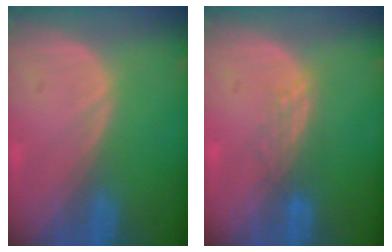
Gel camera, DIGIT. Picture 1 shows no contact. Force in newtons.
{"total": 2.9, "press": 2.4, "slide": 1.6}